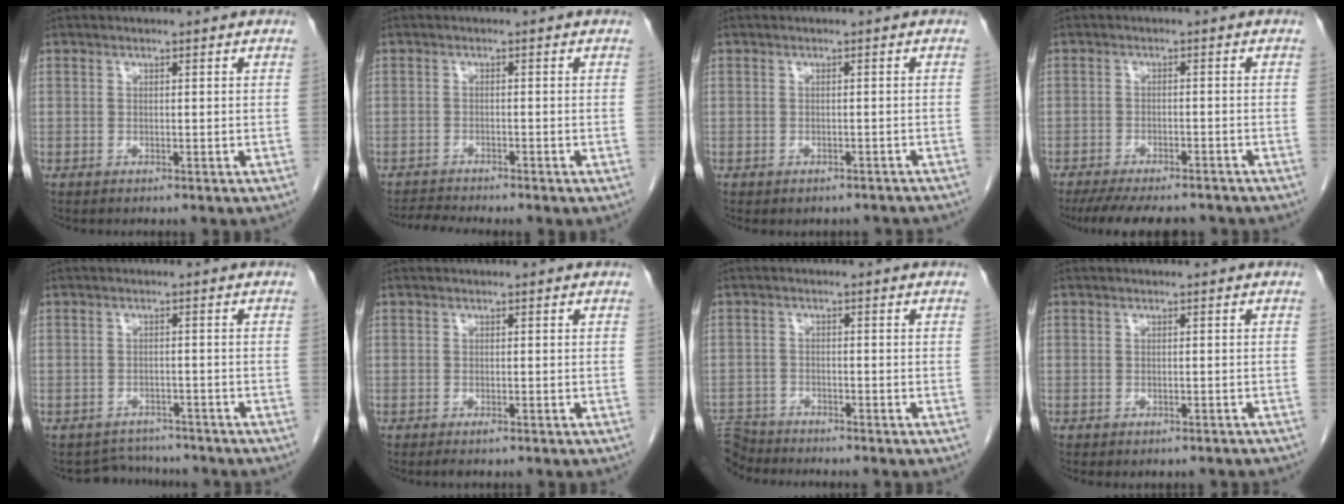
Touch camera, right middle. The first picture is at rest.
{"total": 2.4, "force": [-2.2, -0.8, 0.3], "torque": [-0.011, -0.014, -0.041]}
{"total": 4.4, "force": [-3.7, 1.9, 1.2], "torque": [-0.010, 0.006, -0.037]}
{"total": 11.7, "force": [-10.0, 3.2, 5.1], "torque": [-0.086, -0.009, -0.137]}
{"total": 4.2, "force": [-3.9, 1.3, -0.8], "torque": [0.006, 0.009, -0.054]}
{"total": 0.7, "force": [-0.5, 0.1, 0.5], "torque": [-0.009, -0.002, -0.007]}
{"total": 5.3, "force": [-5.2, 0.7, -0.3], "torque": [0.007, -0.006, -0.101]}
{"total": 2.8, "force": [-2.3, 1.1, 1.1], "torque": [-0.010, -0.002, -0.024]}